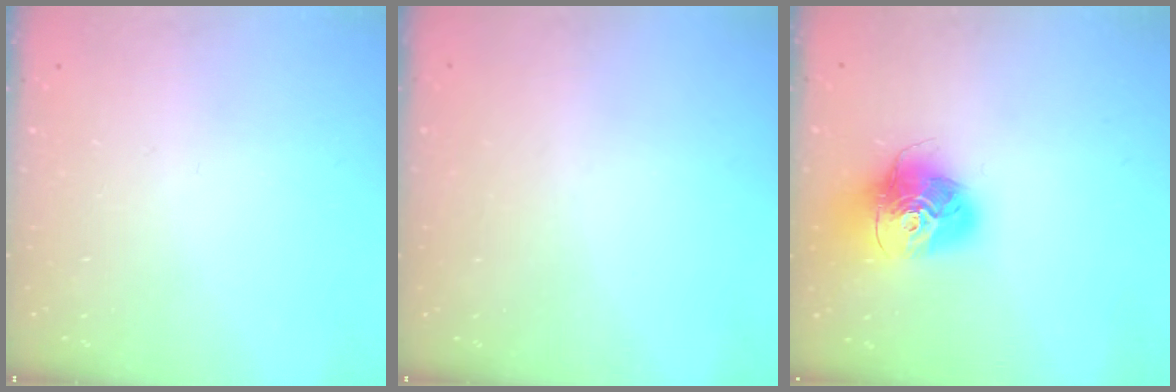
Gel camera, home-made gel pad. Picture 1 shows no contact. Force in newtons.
{"total": 0.9, "press": 0.9, "slide": 0.1}
{"total": 16.9, "press": 16.9, "slide": 1.7}